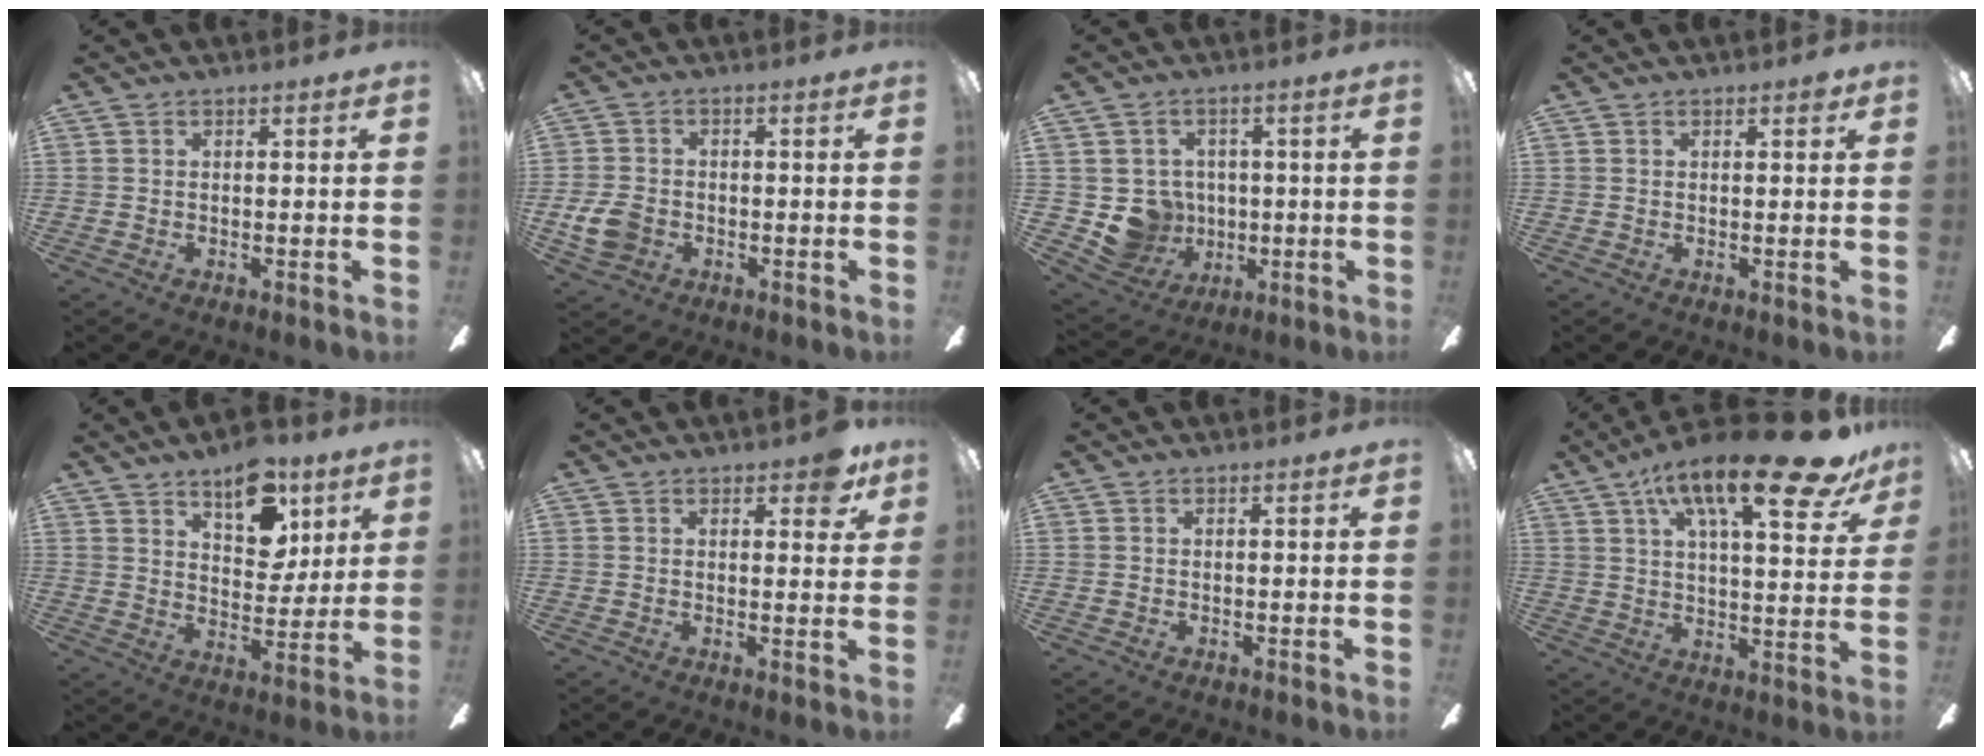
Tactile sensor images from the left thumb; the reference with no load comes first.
{"total": 6.8, "force": [-1.9, 5.3, 3.8], "torque": [-0.086, 0.009, -0.037]}
{"total": 8.6, "force": [0.0, 8.5, 1.6], "torque": [-0.066, -0.009, 0.011]}
{"total": 1.2, "force": [0.8, 0.4, 0.8], "torque": [-0.010, -0.001, 0.012]}
{"total": 13.7, "force": [8.3, 7.5, 7.9], "torque": [-0.102, -0.035, 0.147]}
{"total": 5.4, "force": [3.4, 2.3, 3.5], "torque": [-0.035, -0.013, 0.053]}
{"total": 0.0}
{"total": 22.3, "force": [13.2, 6.3, 16.8], "torque": [-0.257, -0.067, 0.204]}